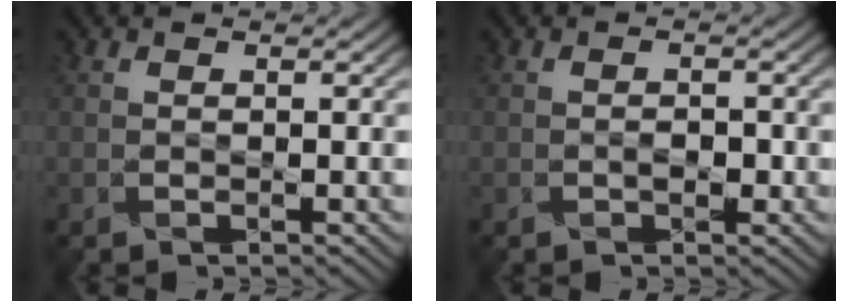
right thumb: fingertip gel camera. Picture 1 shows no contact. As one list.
[{"total": 1.1, "force": [-0.4, 0.8, 0.8], "torque": [-0.010, 0.000, -0.007]}]